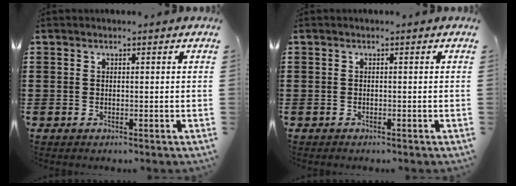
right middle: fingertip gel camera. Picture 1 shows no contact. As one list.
[{"total": 0.0}]